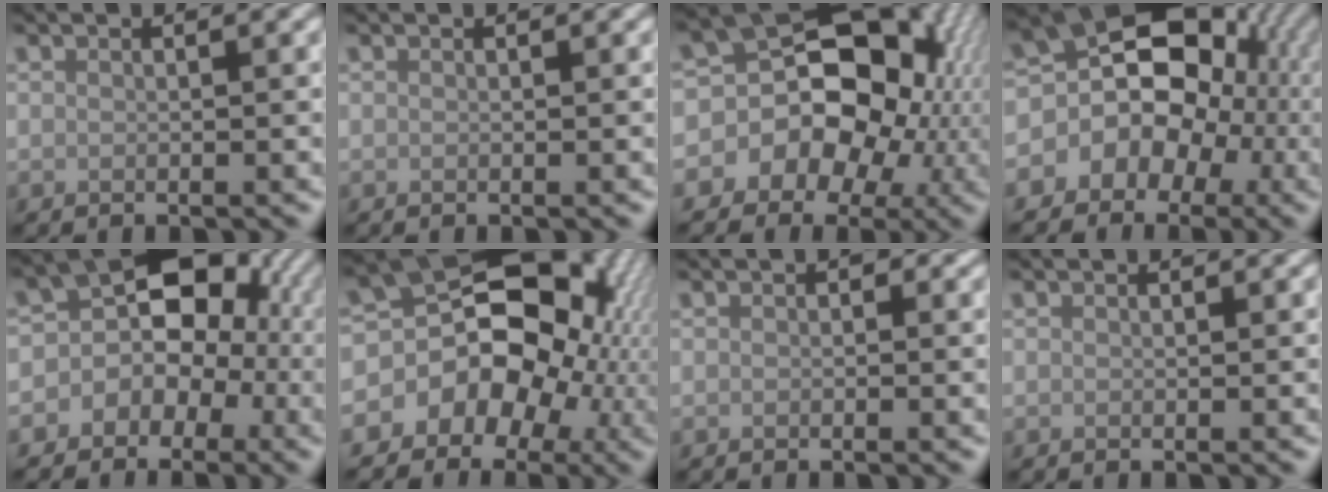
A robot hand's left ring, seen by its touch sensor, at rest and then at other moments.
{"total": 0.0}
{"total": 16.4, "force": [-1.1, 13.5, 9.2], "torque": [-0.129, 0.013, -0.043]}
{"total": 11.8, "force": [-0.2, 9.9, 6.4], "torque": [-0.080, 0.021, -0.034]}
{"total": 8.8, "force": [-0.4, 7.1, 5.2], "torque": [-0.016, 0.024, -0.043]}
{"total": 13.8, "force": [-1.3, 10.5, 8.8], "torque": [-0.109, 0.002, -0.020]}
{"total": 0.8, "force": [0.1, 0.5, 0.5], "torque": [-0.003, -0.002, 0.000]}
{"total": 0.0}